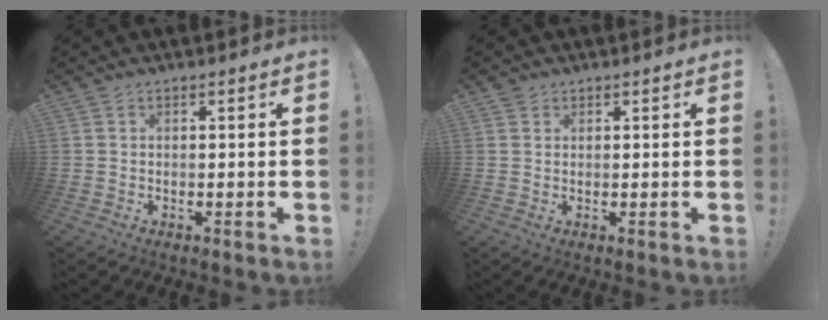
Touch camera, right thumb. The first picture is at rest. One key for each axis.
{"total": 1.2, "fx": 0.8, "fy": 0.8, "fz": 0.0, "tx": 0.001, "ty": -0.001, "tz": 0.016}